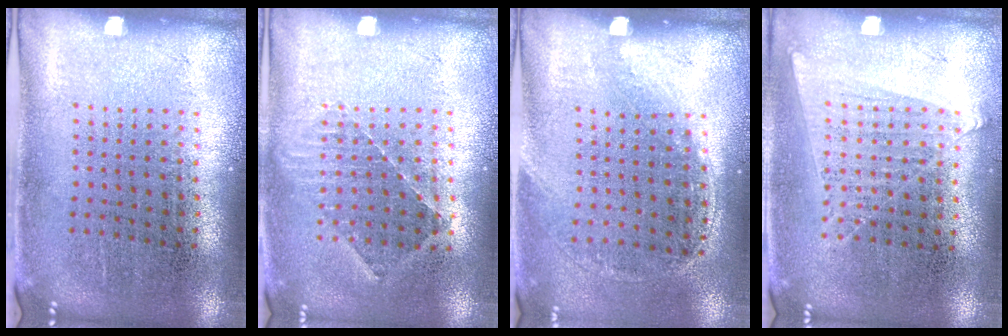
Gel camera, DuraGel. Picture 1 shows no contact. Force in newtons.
{"total": 1.0, "press": 0.9, "slide": 0.2}
{"total": 1.4, "press": 1.0, "slide": 1.0}
{"total": 1.1, "press": 1.1, "slide": 0.4}